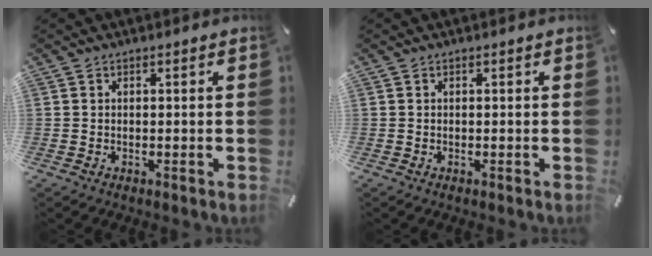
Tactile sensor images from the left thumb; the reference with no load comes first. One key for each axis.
{"total": 0.0}